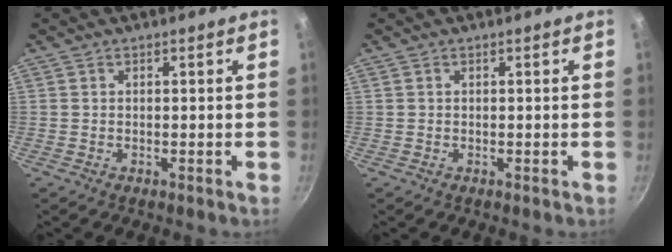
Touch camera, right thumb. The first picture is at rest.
{"total": 0.0}